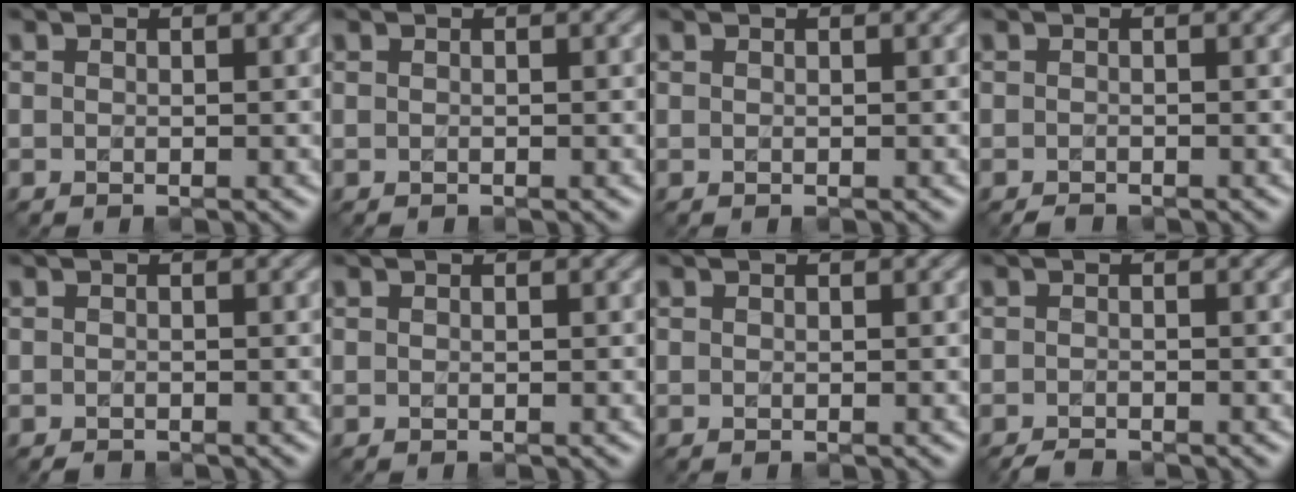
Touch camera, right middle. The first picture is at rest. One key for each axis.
{"total": 0.0}
{"total": 0.0}
{"total": 1.0, "fx": -0.9, "fy": 0.2, "fz": 0.4, "tx": -0.009, "ty": -0.005, "tz": -0.014}
{"total": 0.7, "fx": -0.6, "fy": 0.2, "fz": 0.2, "tx": -0.007, "ty": -0.006, "tz": -0.010}
{"total": 0.0}
{"total": 0.0}
{"total": 1.8, "fx": -1.6, "fy": 0.3, "fz": 0.8, "tx": -0.014, "ty": -0.006, "tz": -0.032}